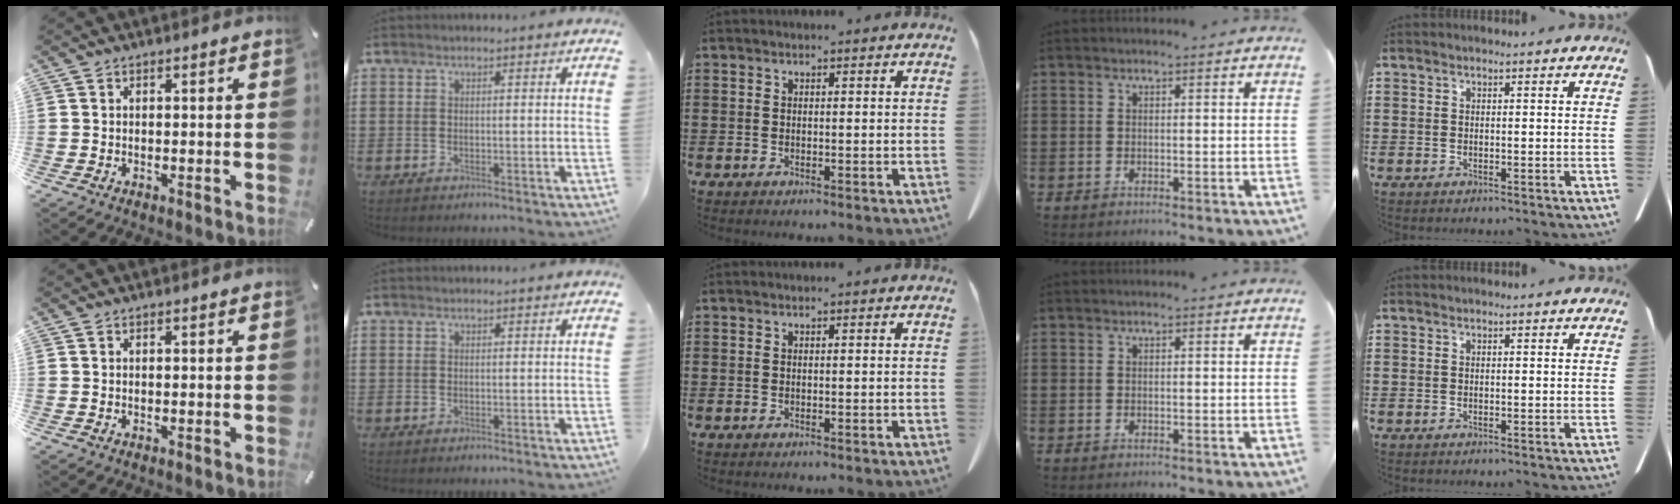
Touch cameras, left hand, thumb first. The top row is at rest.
{}